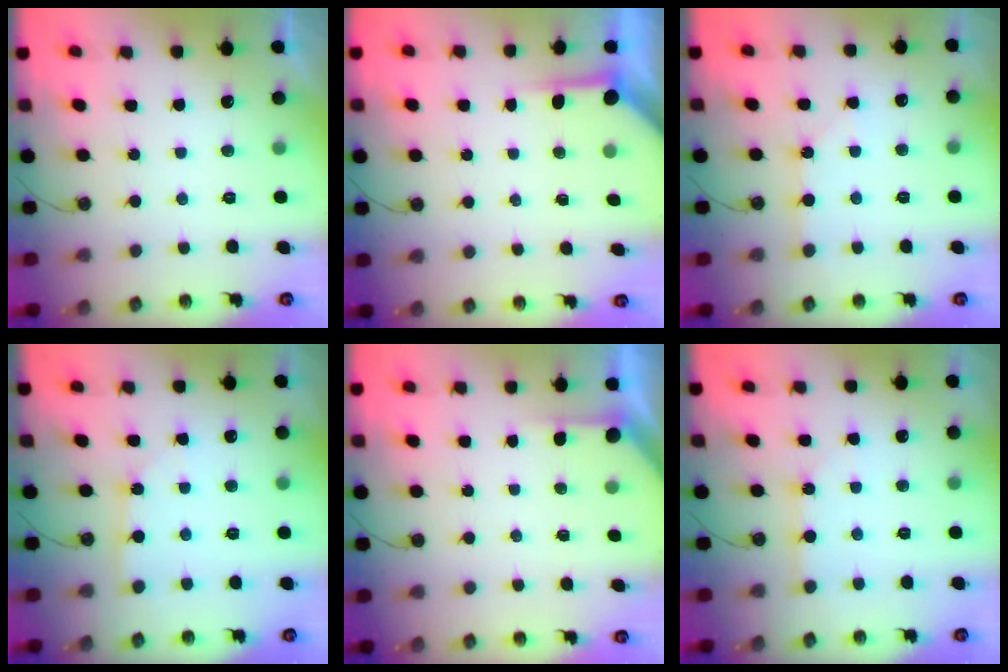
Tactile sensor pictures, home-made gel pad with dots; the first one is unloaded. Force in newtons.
{"total": 3.6, "press": 3.6, "slide": 0.5}
{"total": 1.8, "press": 1.8, "slide": 0.3}
{"total": 2.8, "press": 2.8, "slide": 0.3}
{"total": 1.2, "press": 1.2, "slide": 0.1}
{"total": 2.8, "press": 2.8, "slide": 0.2}